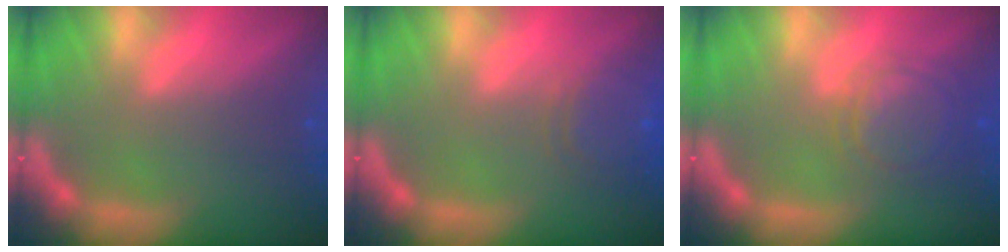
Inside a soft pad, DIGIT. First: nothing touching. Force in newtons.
{"total": 4.6}
{"total": 5.1}